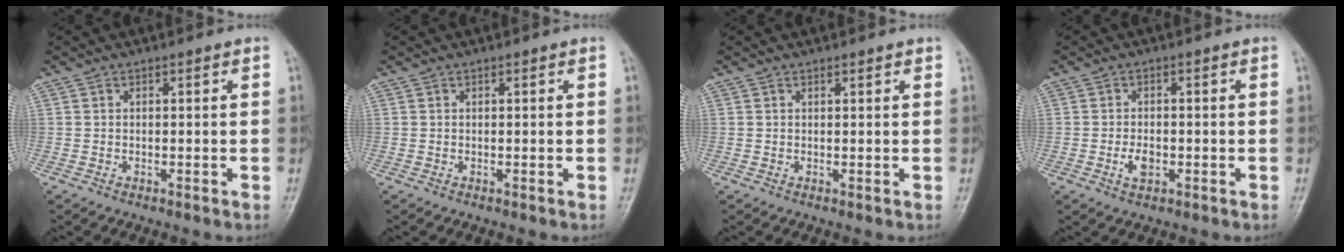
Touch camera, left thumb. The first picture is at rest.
{"total": 0.0}
{"total": 0.7, "force": [0.5, 0.3, 0.4], "torque": [-0.006, -0.002, 0.006]}
{"total": 3.0, "force": [-1.1, 1.8, 2.1], "torque": [-0.036, 0.002, -0.019]}